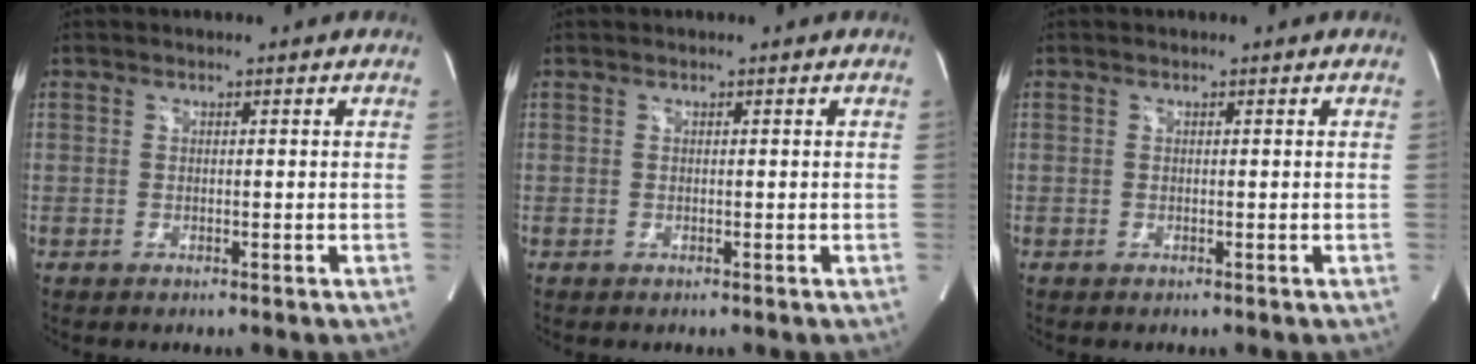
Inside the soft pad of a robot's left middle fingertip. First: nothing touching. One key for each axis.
{"total": 0.0}
{"total": 0.0}